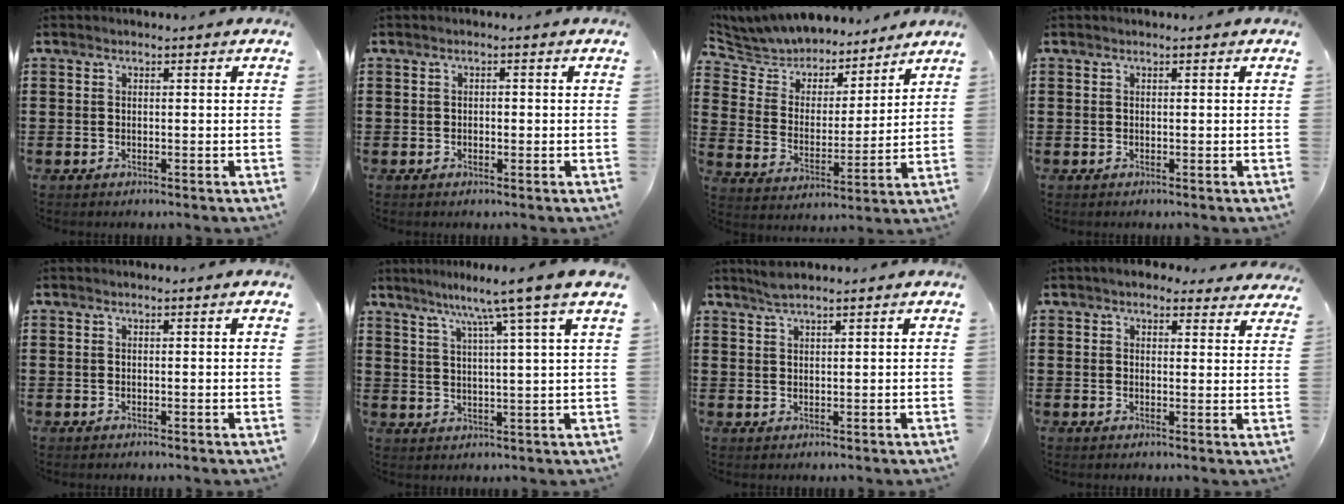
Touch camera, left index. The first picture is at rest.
{"total": 0.8, "force": [-0.2, 0.5, 0.6], "torque": [-0.013, 0.001, -0.004]}
{"total": 5.9, "force": [5.7, 1.5, 0.1], "torque": [-0.040, -0.042, 0.096]}
{"total": 0.0}
{"total": 0.6, "force": [0.1, -0.1, 0.6], "torque": [-0.009, -0.002, 0.002]}
{"total": 7.7, "force": [5.4, -1.5, 5.2], "torque": [-0.110, -0.021, 0.085]}
{"total": 1.9, "force": [1.7, 0.2, 0.8], "torque": [-0.019, 0.000, 0.032]}
{"total": 3.4, "force": [3.0, 1.1, 1.1], "torque": [-0.022, -0.007, 0.055]}